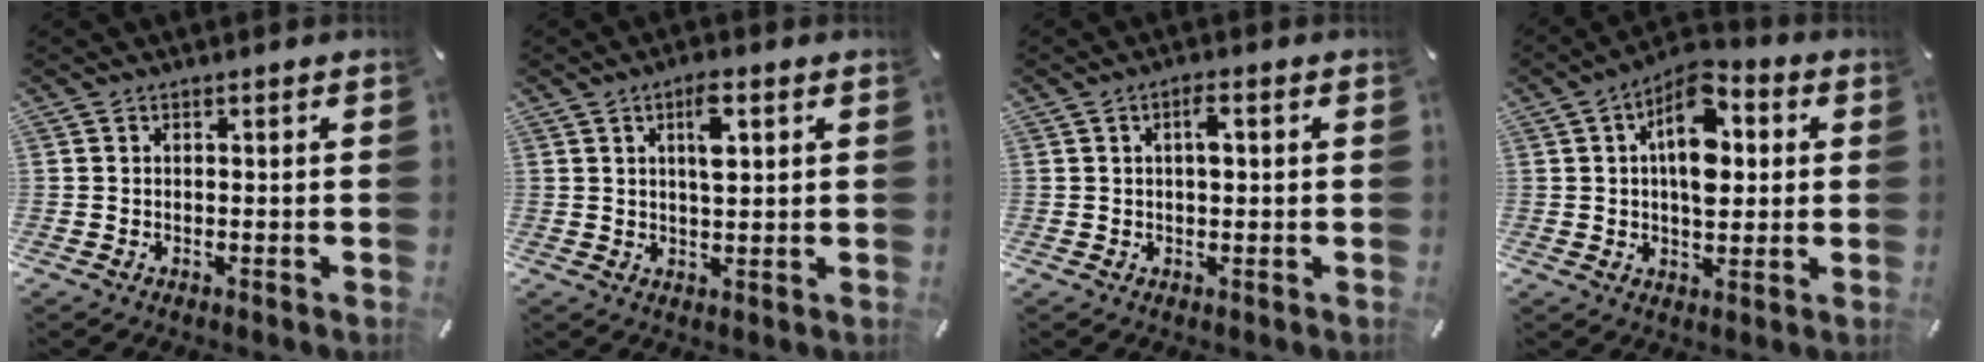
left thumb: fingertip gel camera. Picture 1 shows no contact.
{"total": 6.0, "force": [2.2, 2.0, 5.1], "torque": [-0.084, -0.003, 0.031]}
{"total": 3.2, "force": [0.7, 1.3, 2.9], "torque": [-0.043, 0.001, 0.006]}
{"total": 12.5, "force": [3.0, 7.6, 9.5], "torque": [-0.141, -0.007, 0.050]}